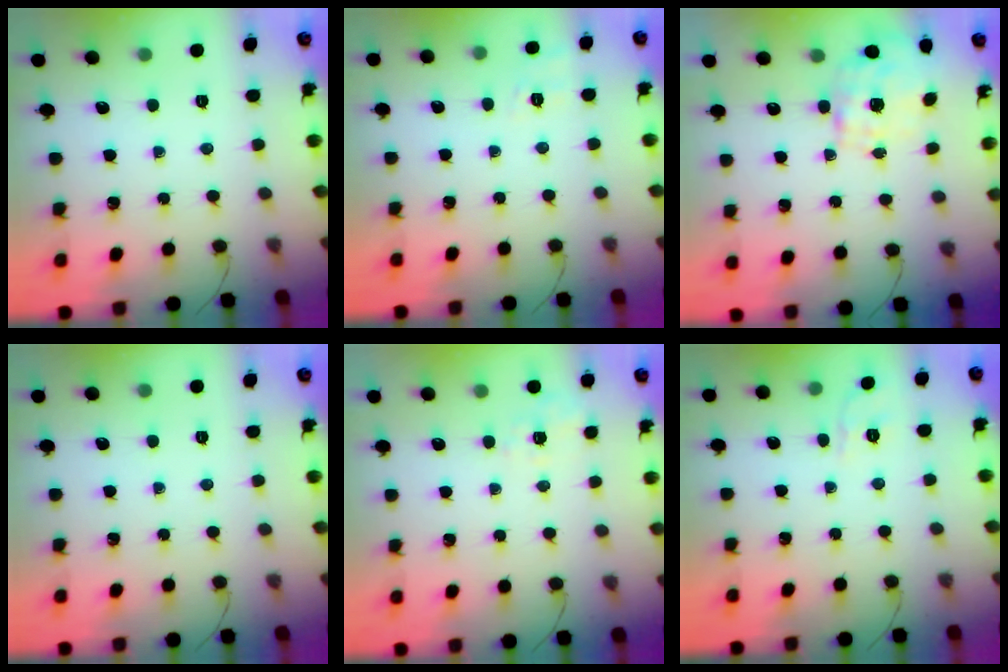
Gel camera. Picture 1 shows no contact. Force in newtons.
{"total": 2.0, "press": 1.1, "slide": 1.7}
{"total": 1.6, "press": 1.5, "slide": 0.6}
{"total": 0.0}
{"total": 1.6, "press": 0.1, "slide": 1.6}
{"total": 5.2, "press": 4.9, "slide": 1.7}